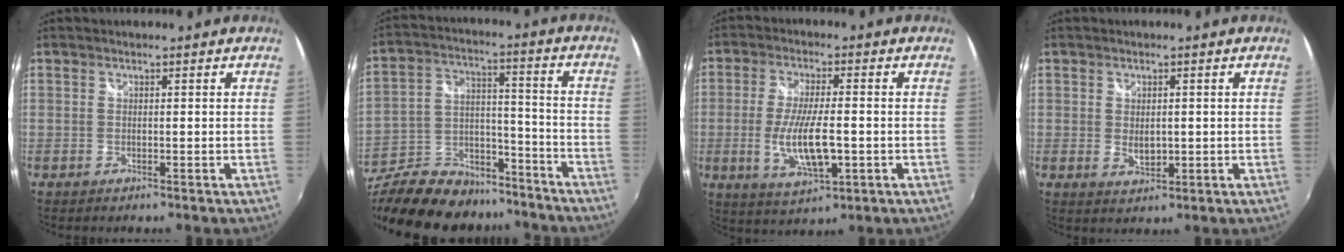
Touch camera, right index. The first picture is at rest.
{"total": 27.4, "force": [-21.6, 12.5, 11.2], "torque": [-0.253, 0.035, -0.319]}
{"total": 10.7, "force": [-2.2, 2.9, 10.1], "torque": [-0.197, -0.014, -0.035]}
{"total": 3.2, "force": [-0.1, 2.1, 2.5], "torque": [-0.040, -0.004, 0.003]}